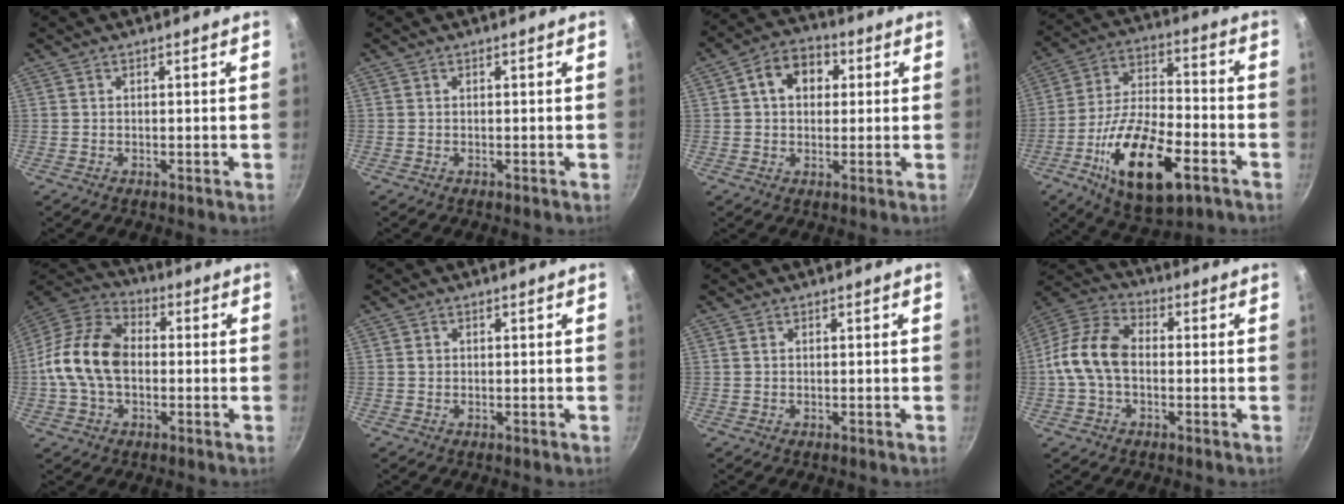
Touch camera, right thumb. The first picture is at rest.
{"total": 0.0}
{"total": 9.1, "force": [2.2, 6.8, 5.6], "torque": [-0.059, 0.015, 0.021]}
{"total": 21.0, "force": [-8.9, 9.2, 16.6], "torque": [-0.285, 0.029, -0.155]}
{"total": 14.9, "force": [-0.7, 10.2, 10.8], "torque": [-0.181, 0.034, -0.033]}
{"total": 0.8, "force": [0.1, 0.8, 0.3], "torque": [-0.002, 0.002, 0.001]}
{"total": 0.6, "force": [0.3, 0.4, 0.3], "torque": [-0.005, 0.001, 0.004]}
{"total": 12.0, "force": [-0.8, 8.1, 8.8], "torque": [-0.152, 0.037, -0.036]}